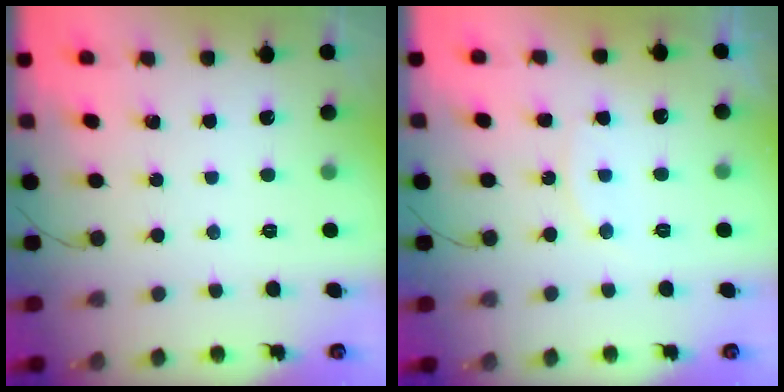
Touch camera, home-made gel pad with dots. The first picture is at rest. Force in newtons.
{"total": 6.2, "press": 6.2, "slide": 0.3}